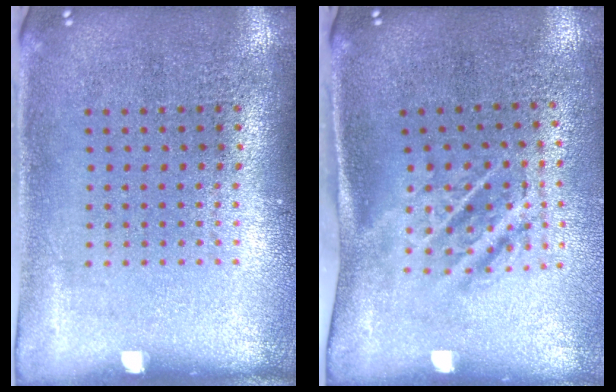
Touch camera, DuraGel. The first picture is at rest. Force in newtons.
{"total": 1.8, "press": 1.2, "slide": 1.4}